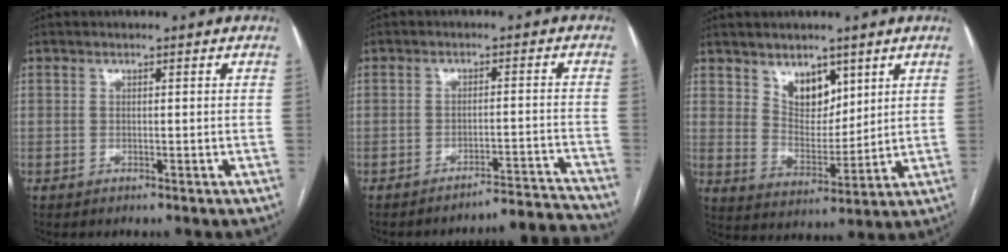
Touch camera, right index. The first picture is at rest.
{"total": 8.5, "force": [-8.3, -1.6, -0.8], "torque": [0.027, 0.020, -0.114]}
{"total": 7.3, "force": [4.4, 4.2, 4.1], "torque": [-0.068, -0.005, 0.088]}